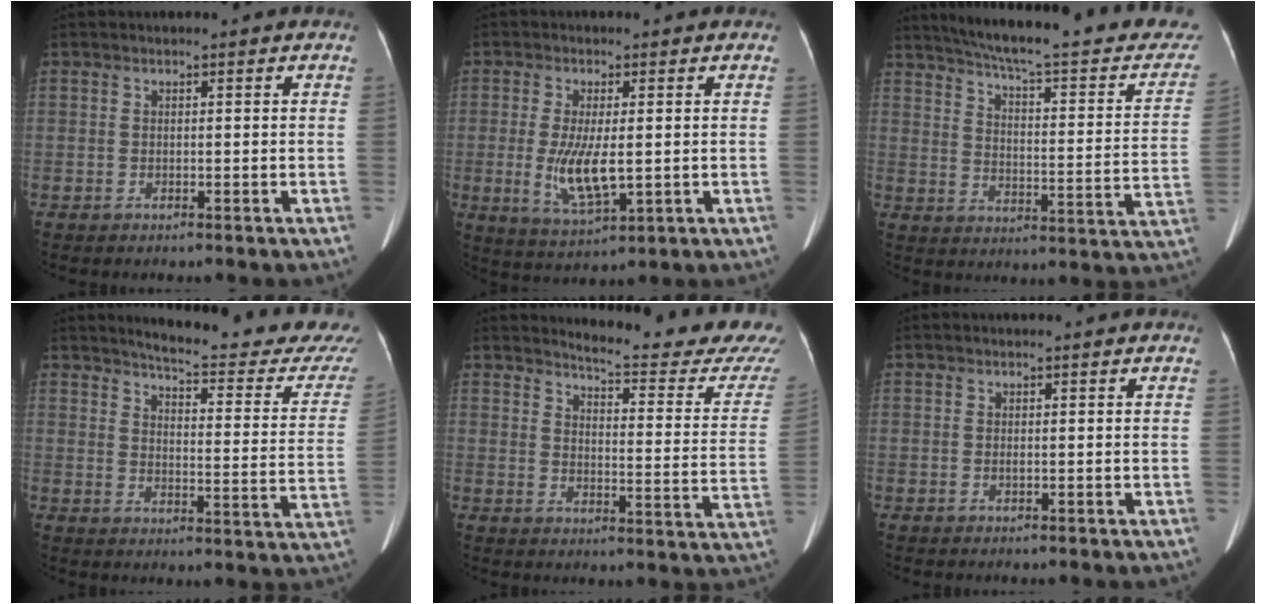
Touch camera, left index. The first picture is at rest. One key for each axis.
{"total": 7.3, "fx": -0.5, "fy": 2.1, "fz": 7.0, "tx": -0.147, "ty": -0.019, "tz": -0.003}
{"total": 27.1, "fx": 23.4, "fy": 4.1, "fz": 13.1, "tx": -0.190, "ty": -0.041, "tz": 0.288}
{"total": 21.6, "fx": 20.0, "fy": 1.4, "fz": 8.0, "tx": -0.100, "ty": -0.096, "tz": 0.226}
{"total": 19.8, "fx": 18.9, "fy": 0.6, "fz": 5.8, "tx": -0.074, "ty": -0.124, "tz": 0.210}
{"total": 0.0}